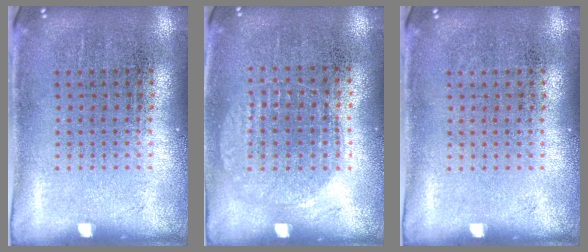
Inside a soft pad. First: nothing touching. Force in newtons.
{"total": 1.0, "press": 0.9, "slide": 0.3}
{"total": 0.0}